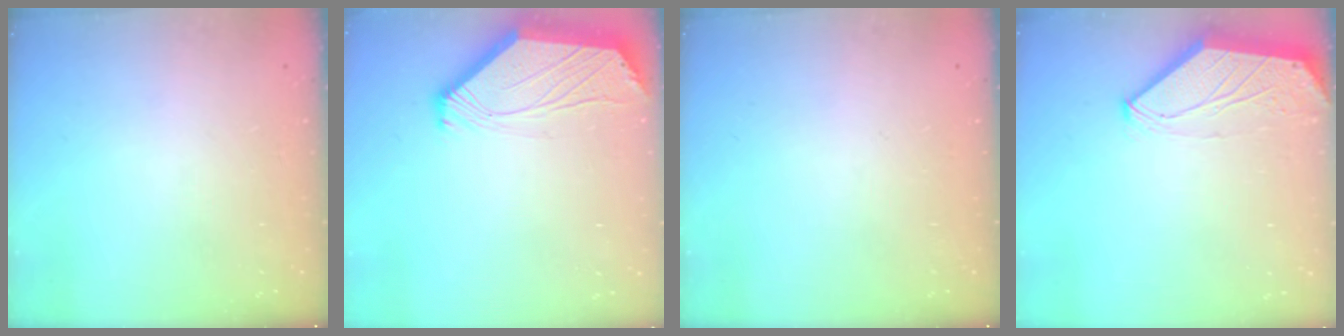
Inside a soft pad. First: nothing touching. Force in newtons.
{"total": 2.6, "press": 2.6, "slide": 0.6}
{"total": 0.0}
{"total": 0.0}